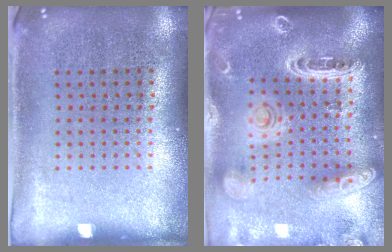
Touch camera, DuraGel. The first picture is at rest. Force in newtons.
{"total": 2.5, "press": 2.3, "slide": 1.2}